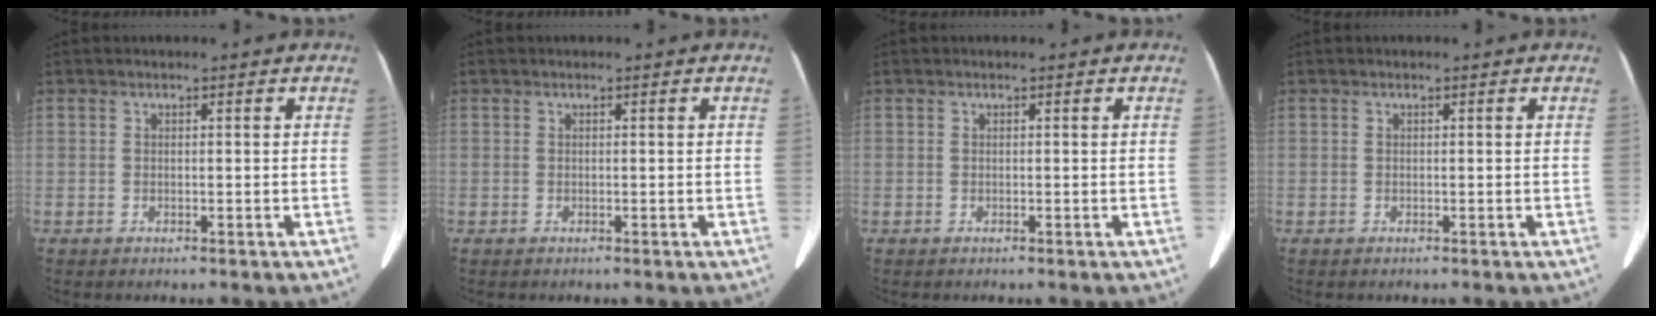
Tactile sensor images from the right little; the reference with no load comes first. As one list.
[{"total": 0.0}, {"total": 0.0}, {"total": 0.0}]